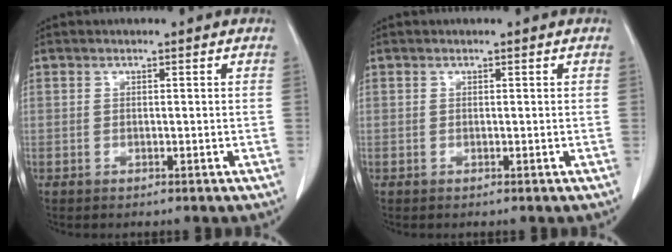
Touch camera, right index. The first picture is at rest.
{"total": 0.0}